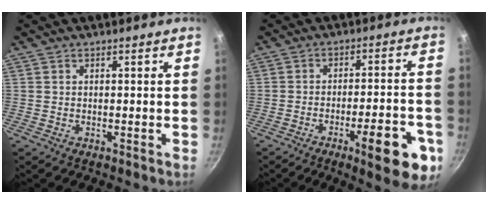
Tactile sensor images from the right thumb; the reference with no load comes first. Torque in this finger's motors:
{"motor_torque": [1.60, 1.28, 0.35, -0.42, 0.27]}